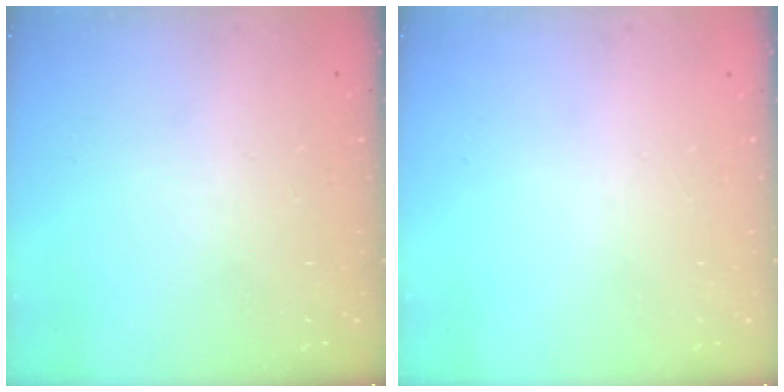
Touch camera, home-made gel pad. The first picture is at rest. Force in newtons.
{"total": 0.0}